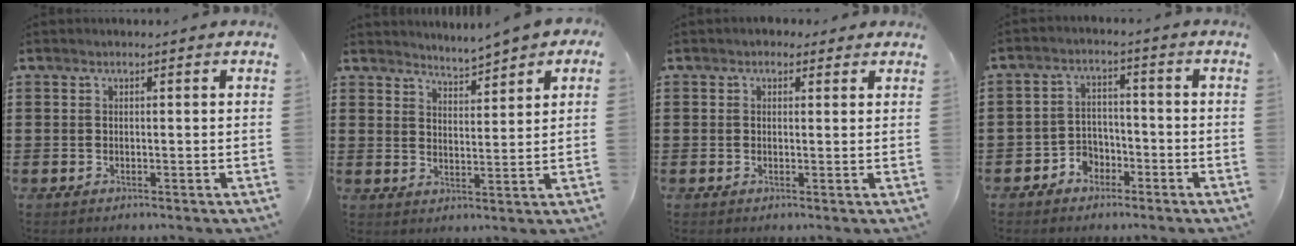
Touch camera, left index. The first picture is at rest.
{"total": 3.0, "force": [3.0, 0.0, -0.2], "torque": [-0.009, -0.015, 0.053]}
{"total": 1.5, "force": [0.9, 1.2, 0.3], "torque": [-0.011, 0.008, 0.015]}
{"total": 3.8, "force": [-2.9, 2.4, 0.5], "torque": [-0.018, 0.012, -0.061]}